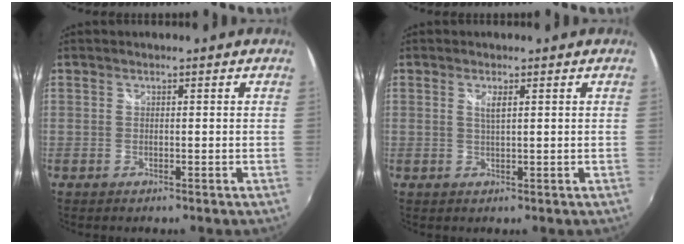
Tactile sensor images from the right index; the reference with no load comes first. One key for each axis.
{"total": 1.6, "fx": 0.6, "fy": 0.2, "fz": 1.5, "tx": -0.026, "ty": 0.000, "tz": 0.009}